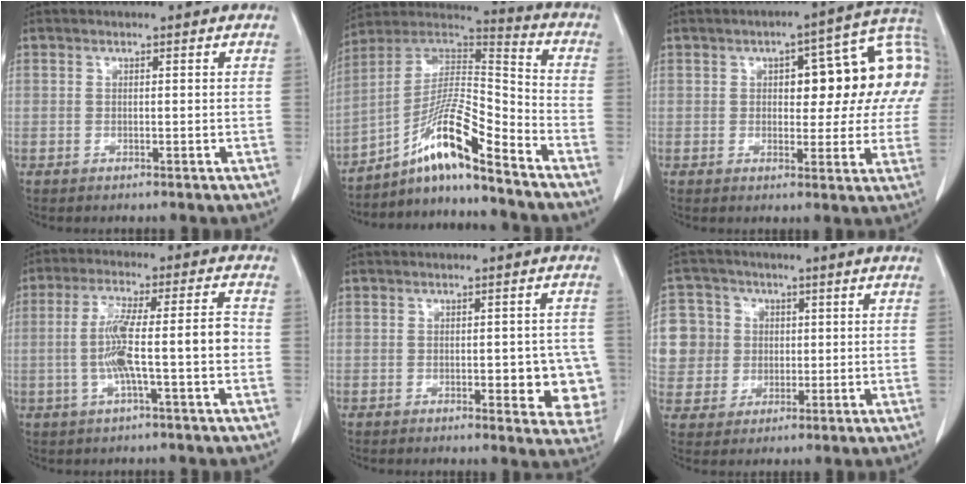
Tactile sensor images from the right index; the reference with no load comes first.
{"total": 13.2, "force": [-9.0, 0.6, 9.6], "torque": [-0.174, 0.018, -0.162]}
{"total": 14.4, "force": [3.0, 5.8, 12.8], "torque": [-0.149, 0.043, 0.033]}
{"total": 9.9, "force": [-1.8, 0.3, 9.7], "torque": [-0.177, 0.021, -0.033]}
{"total": 8.3, "force": [-1.8, 3.0, 7.6], "torque": [-0.070, 0.001, -0.018]}
{"total": 12.3, "force": [1.7, 12.0, 2.3], "torque": [-0.080, 0.044, 0.050]}